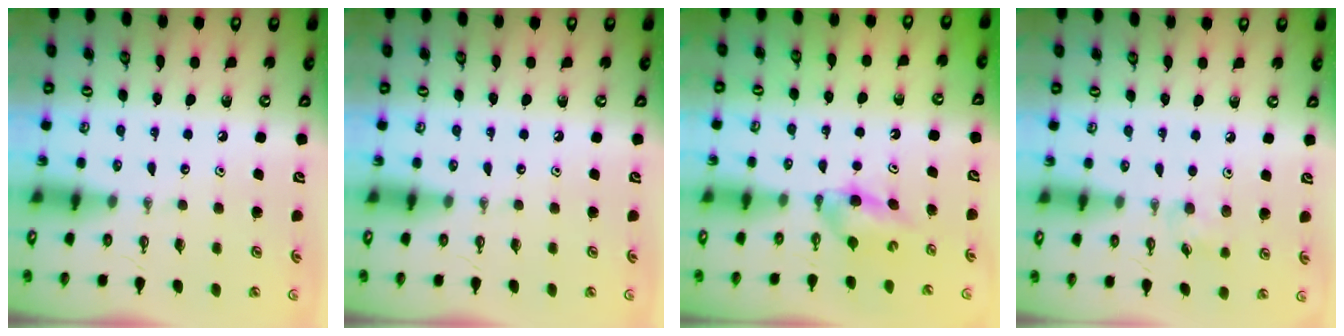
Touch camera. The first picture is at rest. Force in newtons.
{"total": 0.0}
{"total": 3.7, "press": 3.1, "slide": 2.1}
{"total": 5.2, "press": 5.0, "slide": 1.4}